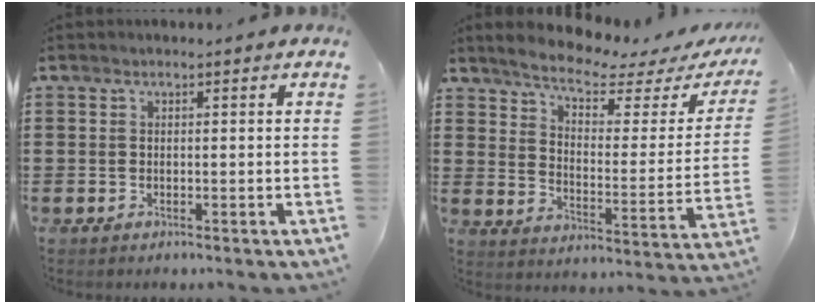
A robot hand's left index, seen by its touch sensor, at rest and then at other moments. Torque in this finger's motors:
{"motor_torque": [2.14, 0.00, 0.44, 0.01]}